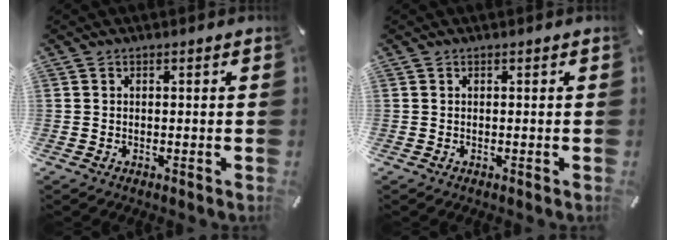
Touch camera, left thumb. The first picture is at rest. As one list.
[{"total": 0.0}]